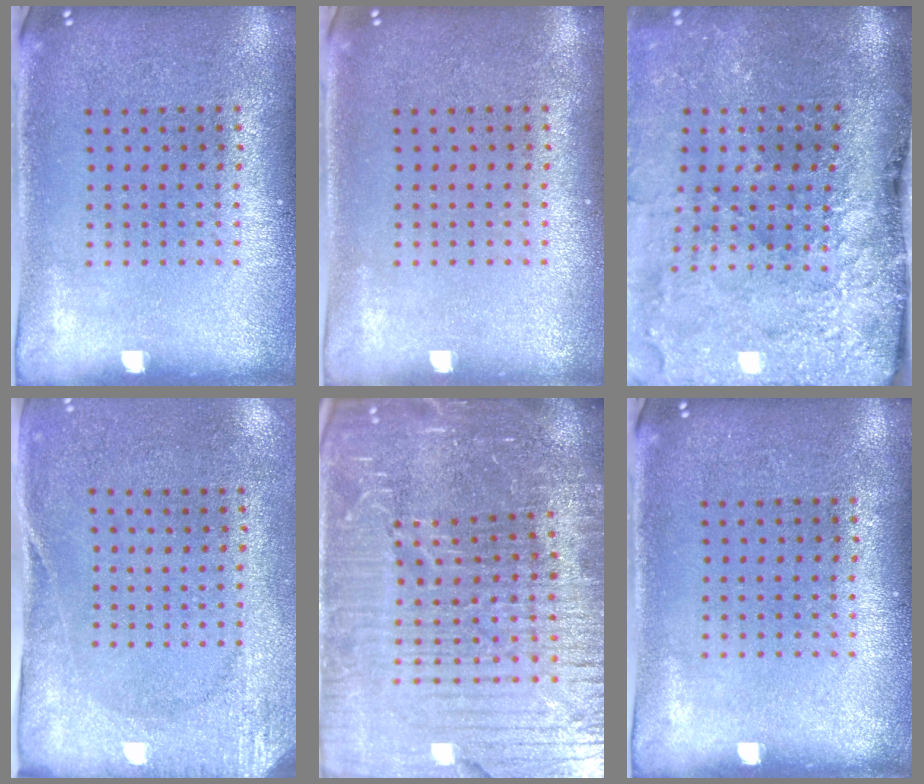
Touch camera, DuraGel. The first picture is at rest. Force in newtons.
{"total": 0.0}
{"total": 4.9, "press": 3.8, "slide": 3.0}
{"total": 2.7, "press": 2.1, "slide": 1.7}
{"total": 7.0, "press": 6.1, "slide": 3.5}
{"total": 0.0}